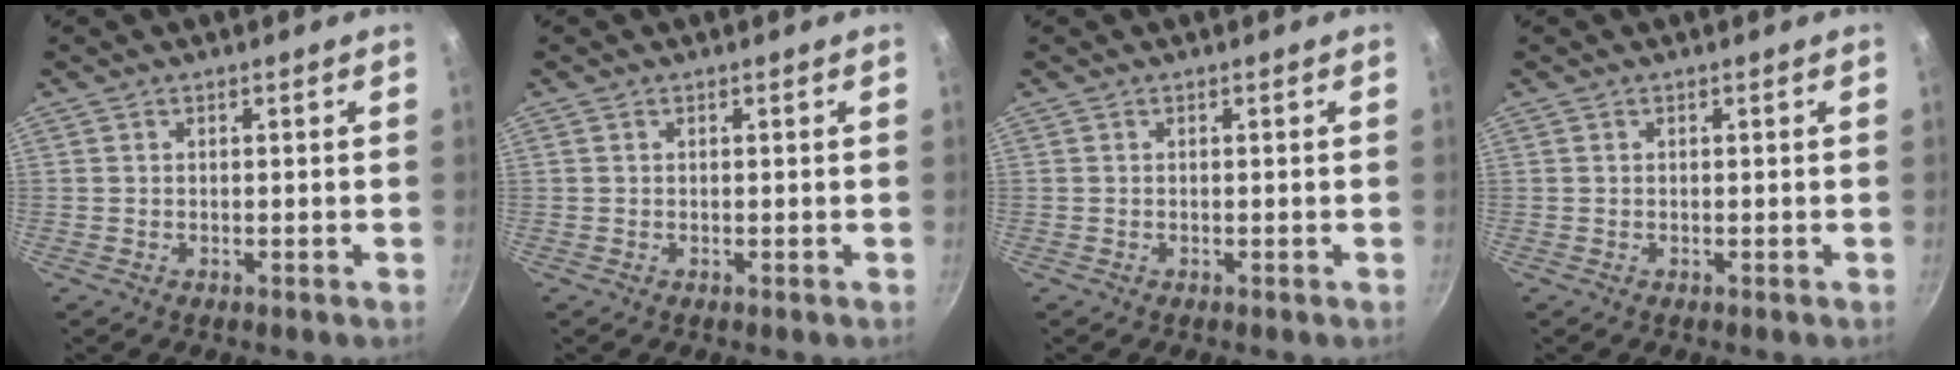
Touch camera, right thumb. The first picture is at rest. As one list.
[{"total": 0.0}, {"total": 0.0}, {"total": 0.0}]